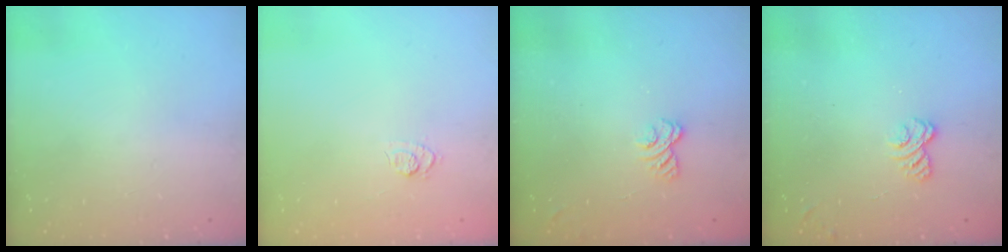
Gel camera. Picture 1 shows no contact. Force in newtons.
{"total": 6.9, "press": 6.8, "slide": 1.4}
{"total": 2.3, "press": 1.9, "slide": 1.2}
{"total": 2.8, "press": 2.5, "slide": 1.4}